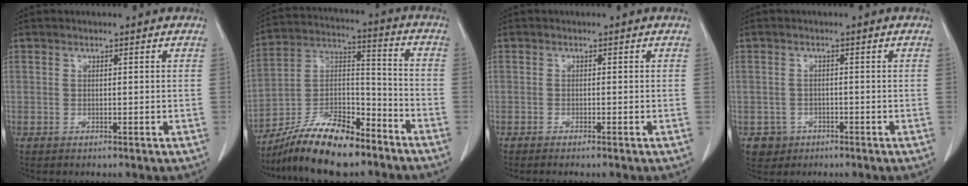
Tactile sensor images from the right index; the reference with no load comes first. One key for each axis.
{"total": 15.9, "fx": -12.7, "fy": 4.1, "fz": 8.7, "tx": -0.160, "ty": 0.016, "tz": -0.227}
{"total": 1.5, "fx": -1.2, "fy": -0.1, "fz": 0.8, "tx": -0.012, "ty": 0.000, "tz": -0.016}
{"total": 2.9, "fx": -1.3, "fy": 2.5, "fz": 0.0, "tx": 0.004, "ty": 0.011, "tz": -0.019}